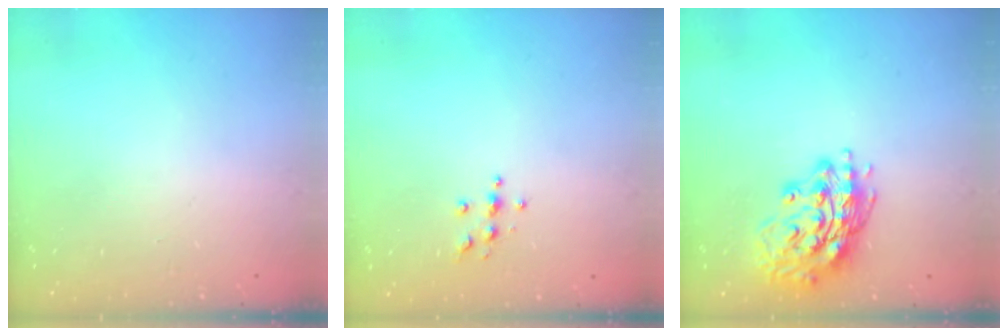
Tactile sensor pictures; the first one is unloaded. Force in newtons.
{"total": 3.9, "press": 3.8, "slide": 0.5}
{"total": 16.3, "press": 16.1, "slide": 2.8}